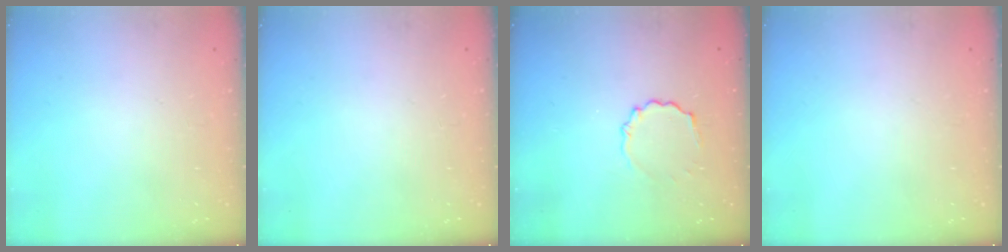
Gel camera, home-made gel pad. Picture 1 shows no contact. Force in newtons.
{"total": 0.0}
{"total": 4.2, "press": 4.1, "slide": 1.0}
{"total": 0.0}